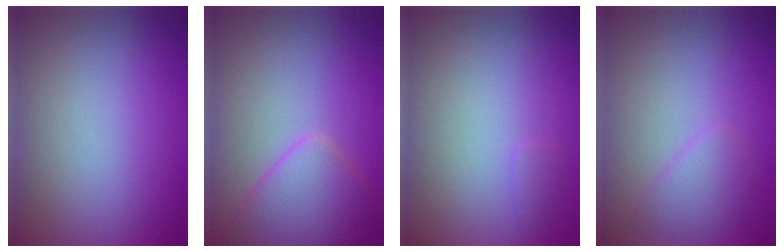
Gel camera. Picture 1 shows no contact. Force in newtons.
{"total": 4.2, "press": 4.2, "slide": 0.2}
{"total": 0.6, "press": 0.6, "slide": 0.0}
{"total": 1.8, "press": 1.8, "slide": 0.1}